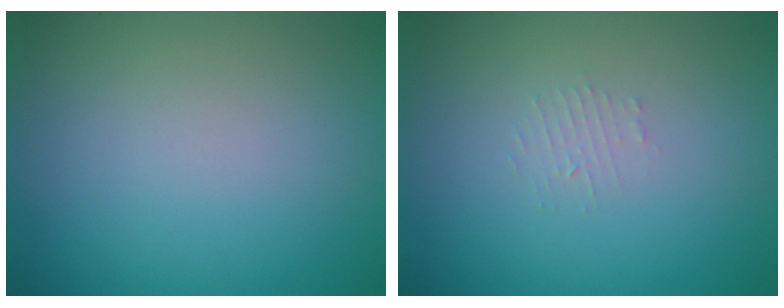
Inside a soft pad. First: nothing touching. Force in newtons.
{"total": 0.9, "press": 0.9, "slide": 0.2}